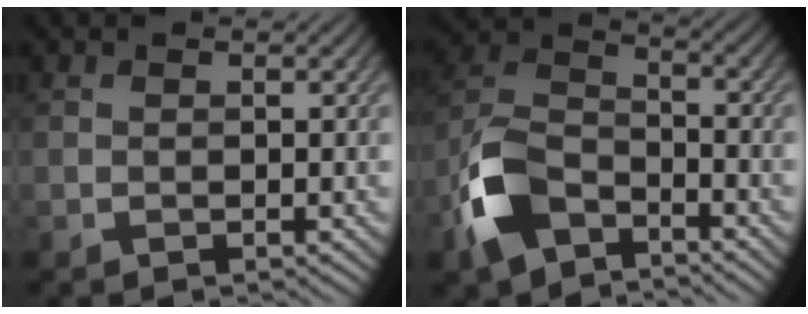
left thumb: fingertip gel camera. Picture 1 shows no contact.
{"total": 9.9, "force": [-5.9, 5.2, 6.0], "torque": [-0.138, -0.001, -0.137]}